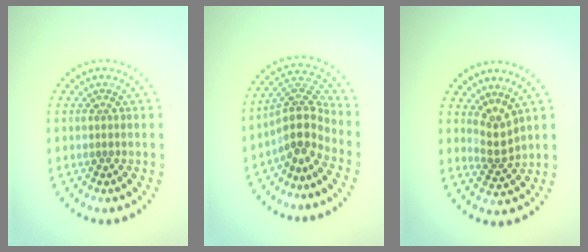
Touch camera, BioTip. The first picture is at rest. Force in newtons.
{"total": 3.9, "press": 2.8, "slide": 2.7}
{"total": 2.5, "press": 1.7, "slide": 1.8}